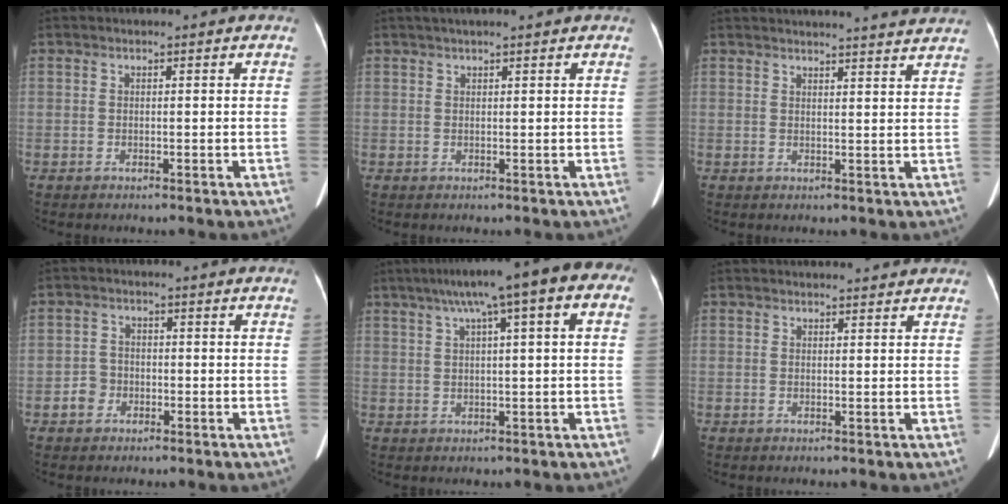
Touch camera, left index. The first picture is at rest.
{"total": 3.4, "force": [2.8, 0.0, 2.1], "torque": [-0.027, 0.027, 0.044]}
{"total": 13.6, "force": [13.1, -0.2, 3.6], "torque": [-0.046, -0.015, 0.143]}
{"total": 2.6, "force": [-1.3, 2.2, 0.6], "torque": [-0.012, 0.006, -0.026]}
{"total": 13.5, "force": [6.0, 1.9, 11.9], "torque": [-0.176, 0.049, 0.076]}
{"total": 5.2, "force": [5.0, 0.7, 1.1], "torque": [-0.012, 0.019, 0.053]}